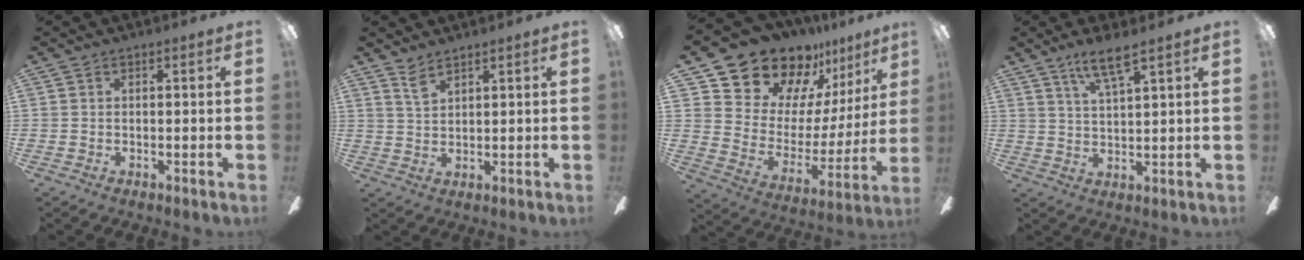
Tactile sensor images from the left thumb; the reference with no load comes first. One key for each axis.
{"total": 3.5, "fx": 2.9, "fy": 1.0, "fz": 1.8, "tx": -0.042, "ty": -0.004, "tz": 0.053}
{"total": 18.3, "fx": 16.1, "fy": 8.3, "fz": 3.0, "tx": -0.077, "ty": -0.137, "tz": 0.302}
{"total": 6.5, "fx": 4.9, "fy": 0.7, "fz": 4.3, "tx": -0.086, "ty": -0.018, "tz": 0.083}